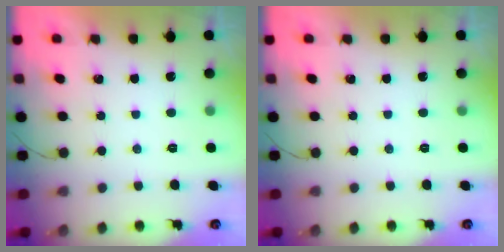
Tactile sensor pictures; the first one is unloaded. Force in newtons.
{"total": 0.0}